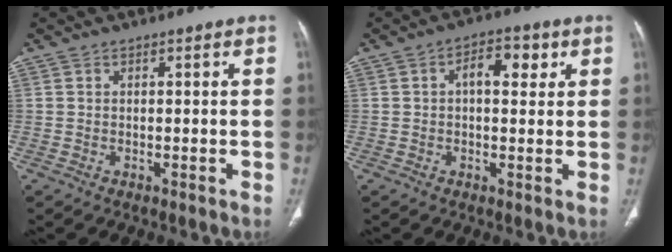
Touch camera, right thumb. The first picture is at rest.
{"total": 6.1, "force": [1.6, 3.4, 4.8], "torque": [-0.052, 0.008, 0.020]}